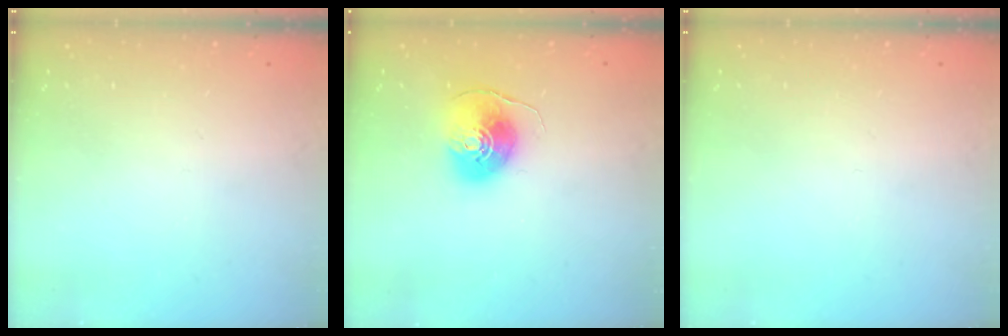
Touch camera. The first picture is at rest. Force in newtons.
{"total": 8.8, "press": 8.8, "slide": 0.6}
{"total": 0.0}